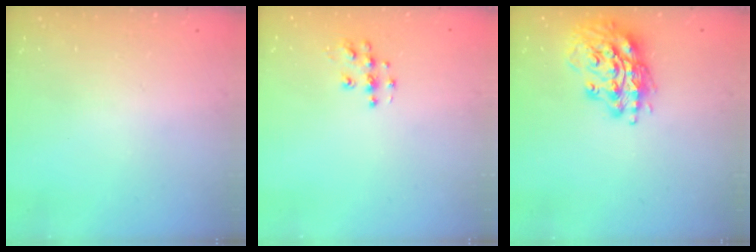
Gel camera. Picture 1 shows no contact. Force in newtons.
{"total": 7.9, "press": 7.9, "slide": 0.4}
{"total": 16.7, "press": 16.5, "slide": 2.3}